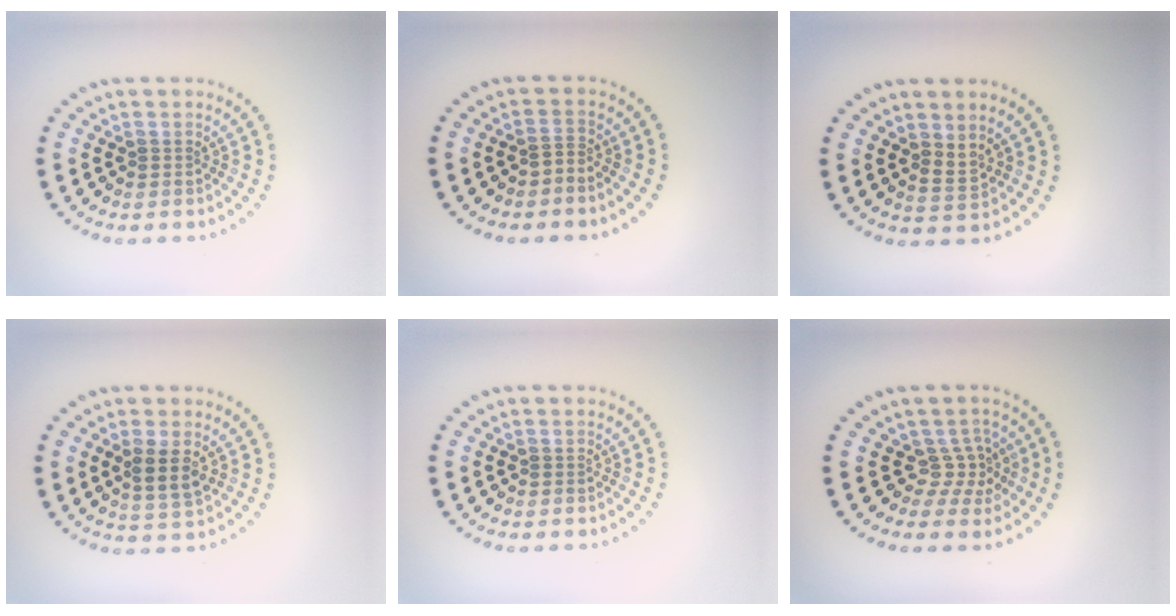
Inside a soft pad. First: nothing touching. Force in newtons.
{"total": 0.9, "press": 0.3, "slide": 0.9}
{"total": 1.4, "press": 1.2, "slide": 0.8}
{"total": 2.6, "press": 2.4, "slide": 1.1}
{"total": 0.0}
{"total": 2.3, "press": 1.5, "slide": 1.7}